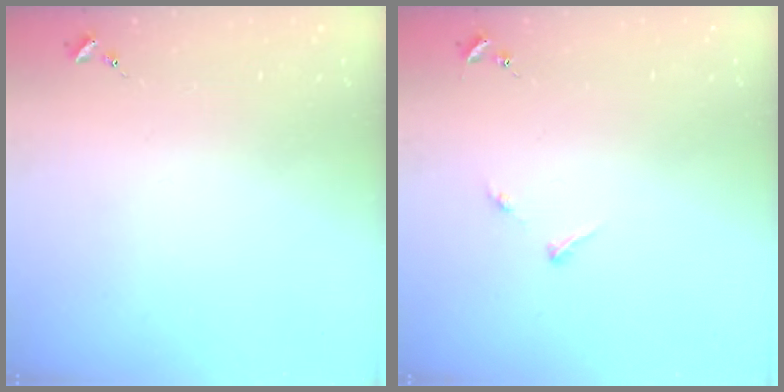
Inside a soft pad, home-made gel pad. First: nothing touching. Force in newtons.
{"total": 5.2, "press": 5.2, "slide": 0.6}